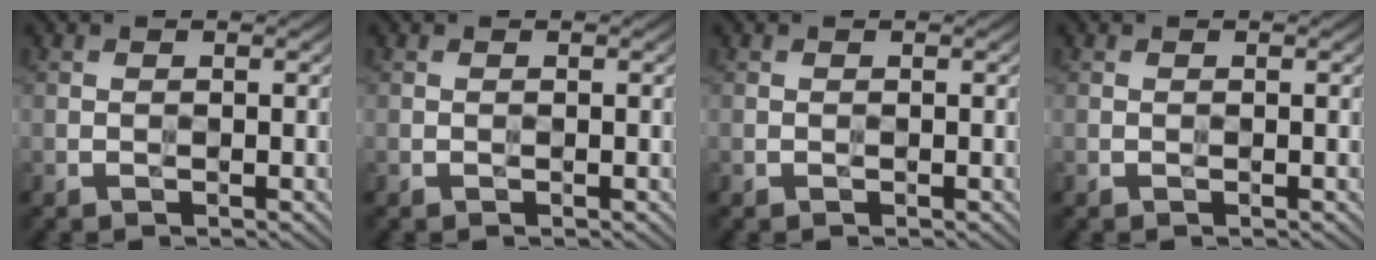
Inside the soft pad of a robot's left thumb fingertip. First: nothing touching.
{"total": 0.0}
{"total": 0.0}
{"total": 0.0}